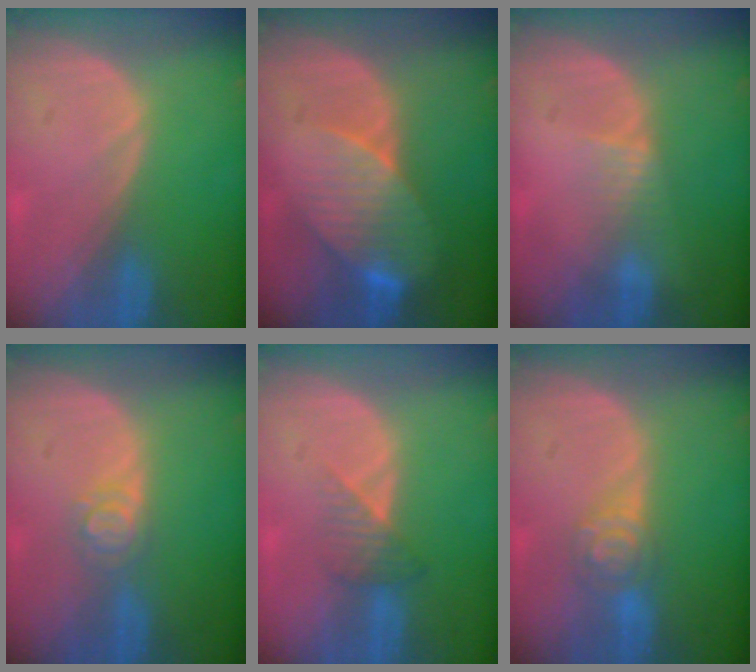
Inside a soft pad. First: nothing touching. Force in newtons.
{"total": 8.4, "press": 7.4, "slide": 3.9}
{"total": 2.3, "press": 2.1, "slide": 1.0}
{"total": 2.9, "press": 2.9, "slide": 0.3}
{"total": 3.4, "press": 3.0, "slide": 1.5}
{"total": 4.3, "press": 4.3, "slide": 0.2}